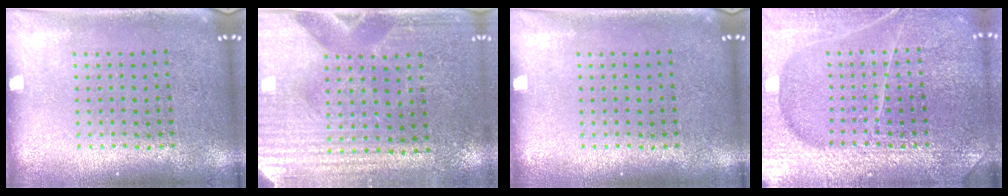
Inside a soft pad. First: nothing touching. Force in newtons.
{"total": 3.6, "press": 3.4, "slide": 1.4}
{"total": 0.0}
{"total": 6.4, "press": 6.4, "slide": 0.8}